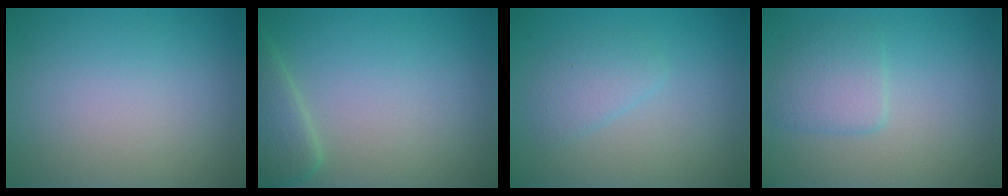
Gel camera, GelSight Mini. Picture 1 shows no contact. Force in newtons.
{"total": 2.8, "press": 2.8, "slide": 0.2}
{"total": 1.8, "press": 1.8, "slide": 0.1}
{"total": 2.5, "press": 2.5, "slide": 0.1}